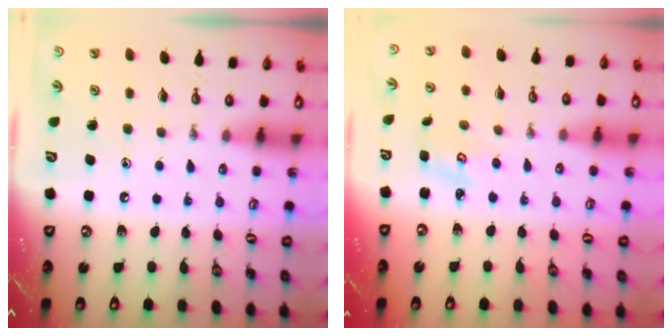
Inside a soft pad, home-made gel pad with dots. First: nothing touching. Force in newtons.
{"total": 2.1, "press": 2.1, "slide": 0.2}